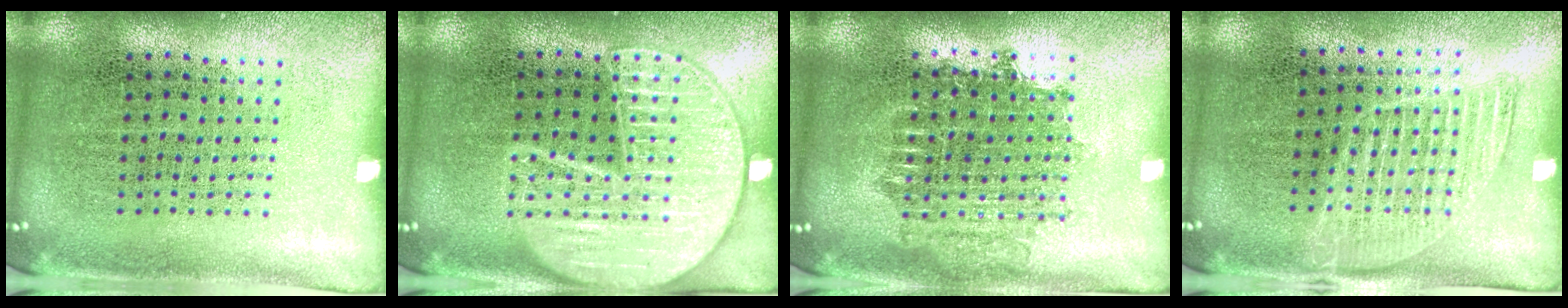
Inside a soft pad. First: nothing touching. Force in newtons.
{"total": 3.0, "press": 3.0, "slide": 0.2}
{"total": 1.7, "press": 1.4, "slide": 0.9}
{"total": 1.3, "press": 1.1, "slide": 0.6}